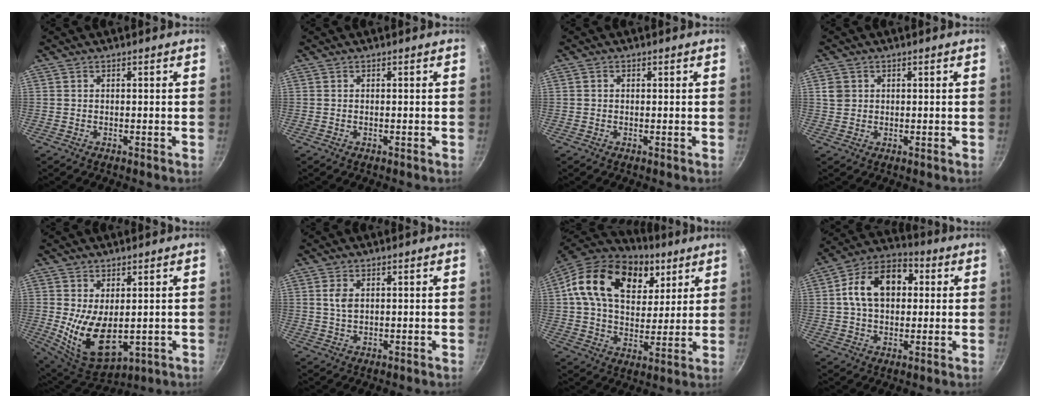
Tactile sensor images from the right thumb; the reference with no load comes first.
{"total": 0.0}
{"total": 0.6, "force": [0.0, 0.6, 0.3], "torque": [-0.004, 0.004, 0.001]}
{"total": 3.0, "force": [0.6, 2.7, 1.1], "torque": [-0.009, 0.005, 0.013]}
{"total": 12.1, "force": [-0.2, 6.9, 10.0], "torque": [-0.163, -0.026, 0.020]}
{"total": 3.0, "force": [0.8, 1.8, 2.2], "torque": [-0.041, -0.003, 0.016]}
{"total": 23.1, "force": [9.7, 15.2, 14.4], "torque": [-0.224, -0.013, 0.158]}
{"total": 14.7, "force": [2.5, 10.2, 10.3], "torque": [-0.140, 0.025, 0.024]}